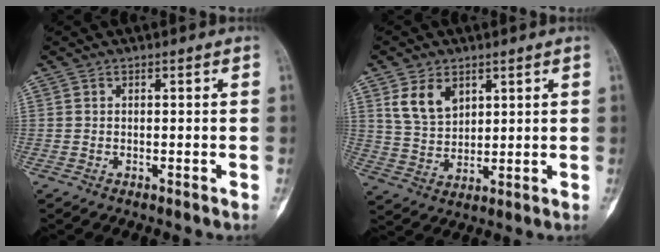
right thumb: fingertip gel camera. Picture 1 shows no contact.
{"total": 7.6, "force": [3.8, 5.1, 4.3], "torque": [-0.062, -0.019, 0.080]}